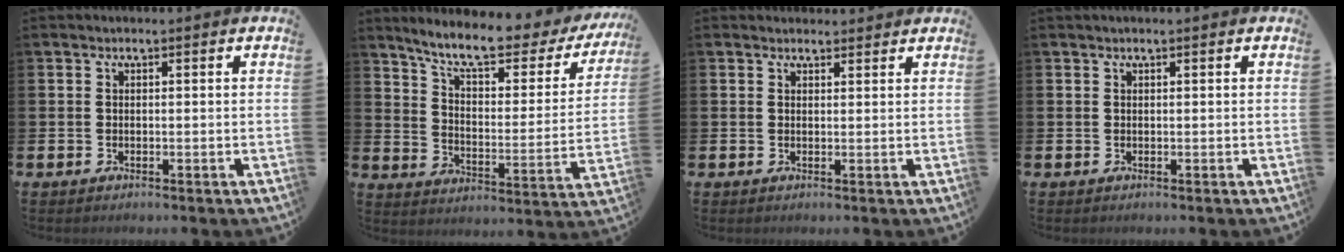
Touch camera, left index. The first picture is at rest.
{"total": 9.4, "force": [7.9, 2.0, 4.6], "torque": [-0.118, -0.051, 0.133]}
{"total": 1.5, "force": [1.4, 0.5, 0.0], "torque": [0.006, -0.003, 0.025]}
{"total": 0.0}